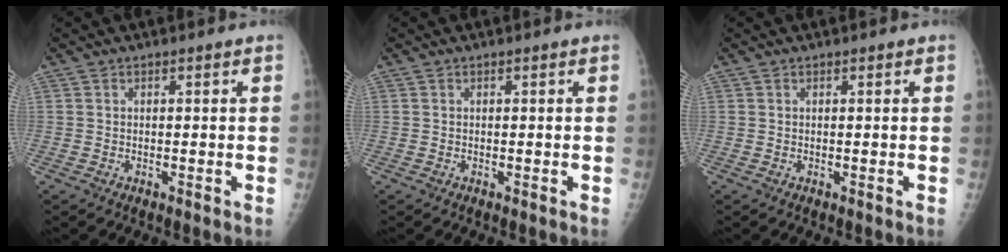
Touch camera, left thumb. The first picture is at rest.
{"total": 0.0}
{"total": 0.0}